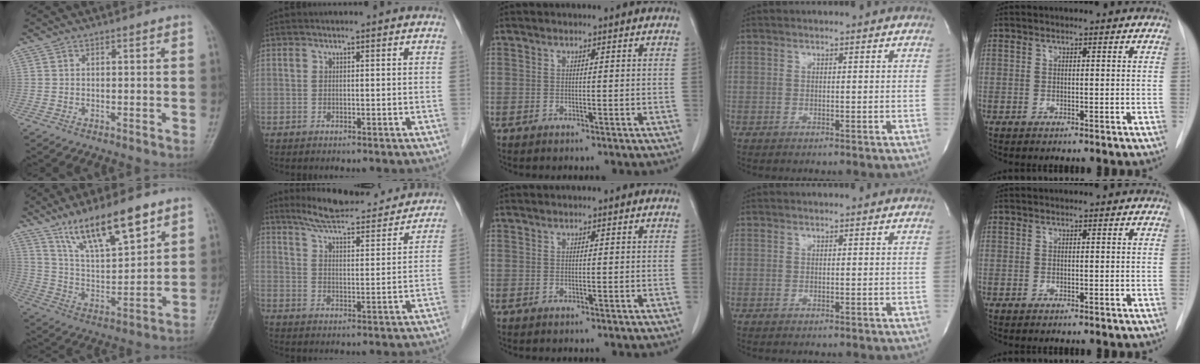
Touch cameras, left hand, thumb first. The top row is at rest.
{"thumb": {"total": 16.2, "force": [10.5, 4.8, 11.2], "torque": [-0.172, -0.047, 0.200]}, "index": {"total": 17.6, "force": [16.2, 2.7, 6.4], "torque": [-0.094, 0.004, 0.222]}}